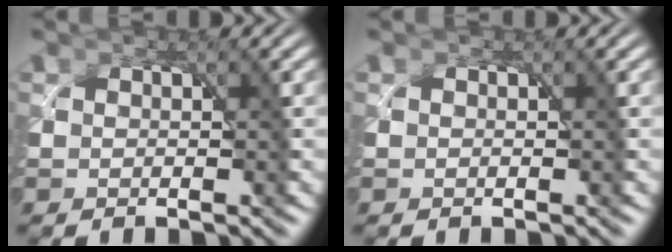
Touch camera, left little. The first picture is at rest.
{"total": 0.0}